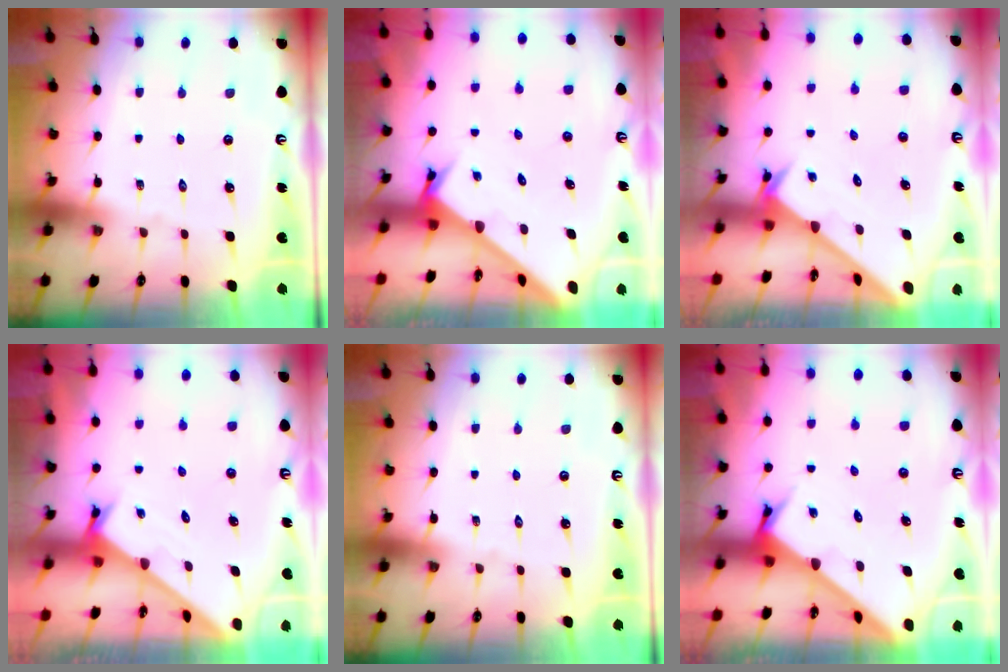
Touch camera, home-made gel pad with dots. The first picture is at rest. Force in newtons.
{"total": 2.6, "press": 2.6, "slide": 0.2}
{"total": 2.5, "press": 2.5, "slide": 0.2}
{"total": 1.8, "press": 1.8, "slide": 0.1}
{"total": 0.0}
{"total": 2.9, "press": 2.9, "slide": 0.2}